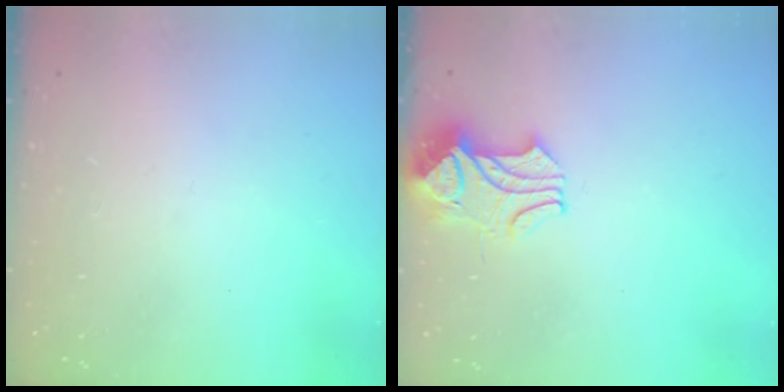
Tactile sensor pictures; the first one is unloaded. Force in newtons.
{"total": 2.1, "press": 1.9, "slide": 0.9}